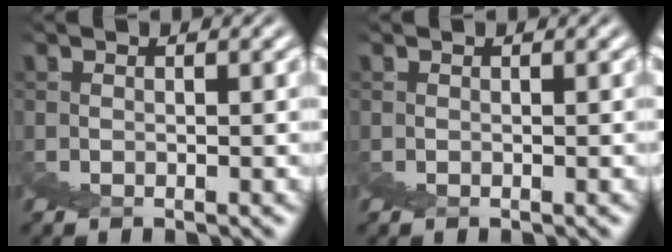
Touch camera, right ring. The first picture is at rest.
{"total": 0.0}